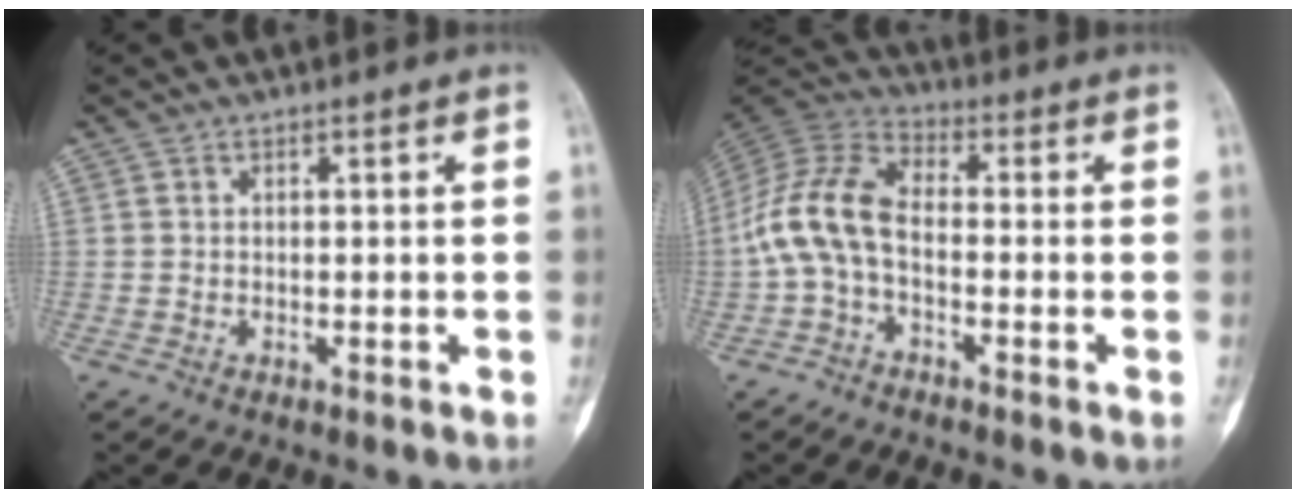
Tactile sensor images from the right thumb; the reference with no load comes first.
{"total": 11.2, "force": [-2.0, 6.4, 8.9], "torque": [-0.184, 0.035, -0.051]}